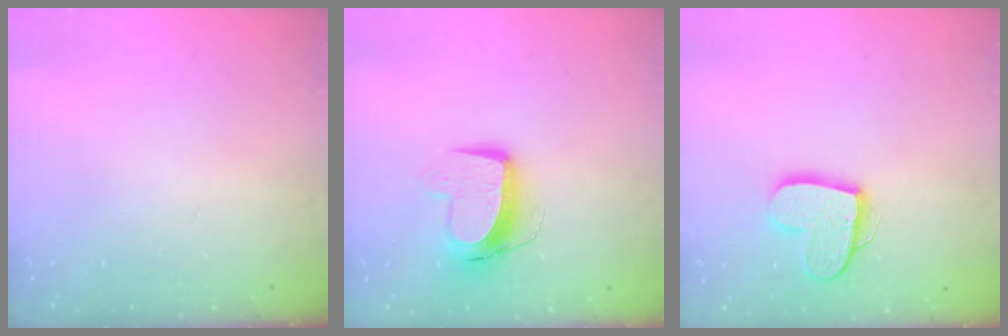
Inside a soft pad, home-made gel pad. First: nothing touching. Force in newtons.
{"total": 10.6, "press": 10.5, "slide": 1.2}
{"total": 13.7, "press": 13.6, "slide": 1.1}